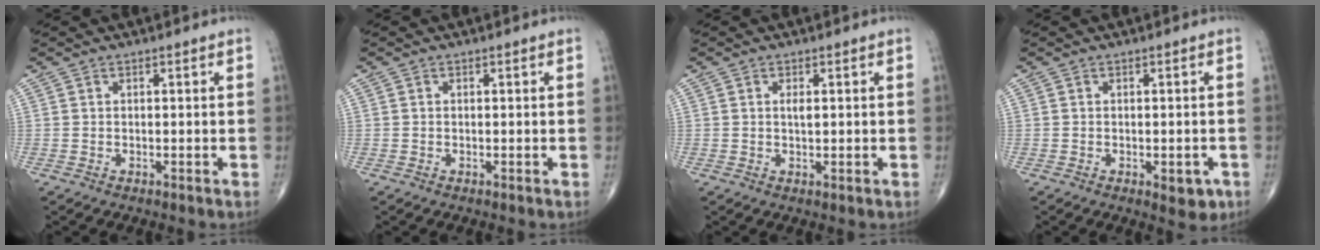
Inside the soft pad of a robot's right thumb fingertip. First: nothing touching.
{"total": 0.0}
{"total": 1.6, "force": [0.3, 0.6, 1.5], "torque": [-0.025, -0.001, 0.006]}
{"total": 3.8, "force": [-1.5, 1.8, 3.0], "torque": [-0.018, -0.001, -0.013]}